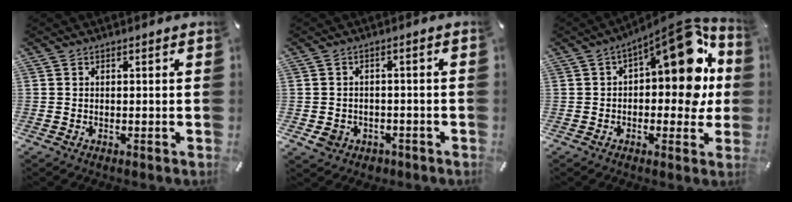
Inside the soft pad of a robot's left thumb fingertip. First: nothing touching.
{"total": 4.2, "force": [-1.6, 3.7, 1.4], "torque": [-0.020, 0.002, -0.029]}
{"total": 17.0, "force": [5.6, 8.2, 13.8], "torque": [-0.161, -0.047, 0.090]}